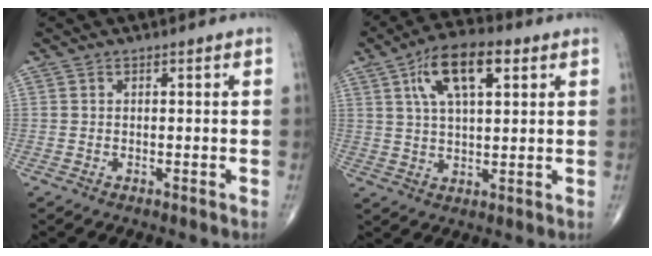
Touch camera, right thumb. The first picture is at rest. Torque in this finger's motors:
{"motor_torque": [0.49, 1.37, 1.16, 0.43, 0.11]}